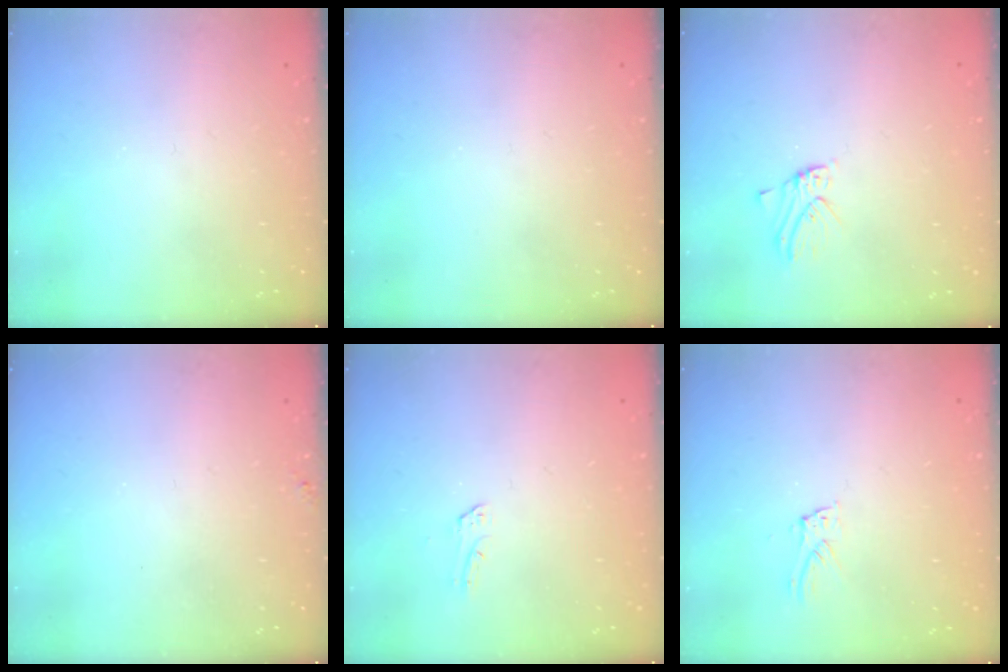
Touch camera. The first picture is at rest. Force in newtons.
{"total": 0.0}
{"total": 2.1, "press": 2.1, "slide": 0.2}
{"total": 4.2, "press": 4.2, "slide": 0.5}
{"total": 1.9, "press": 1.9, "slide": 0.1}
{"total": 4.4, "press": 4.4, "slide": 0.4}